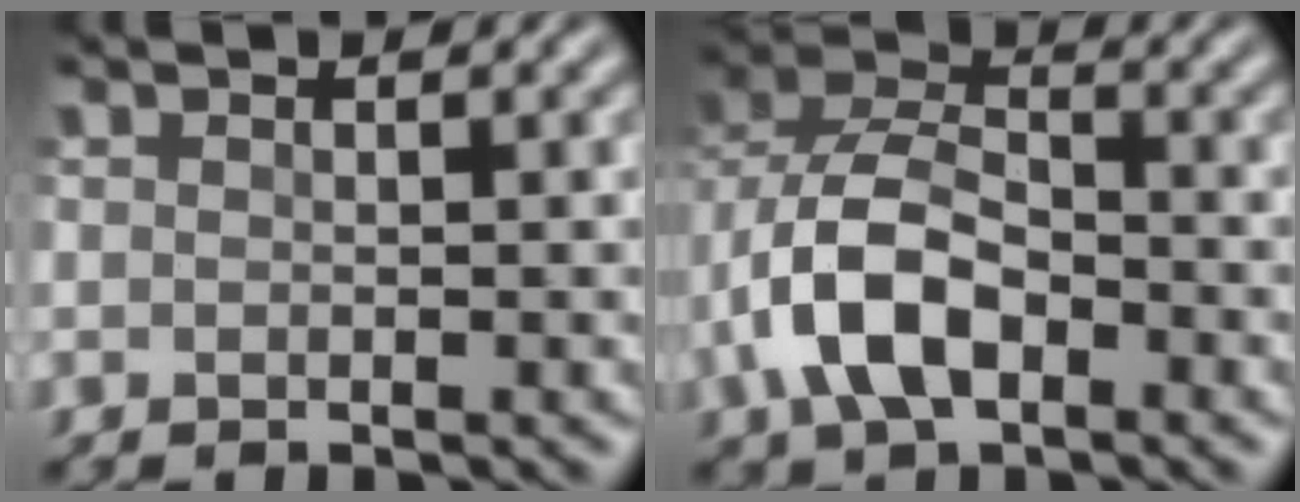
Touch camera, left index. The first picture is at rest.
{"total": 8.0, "force": [-2.7, 4.7, 5.9], "torque": [-0.124, 0.009, -0.061]}